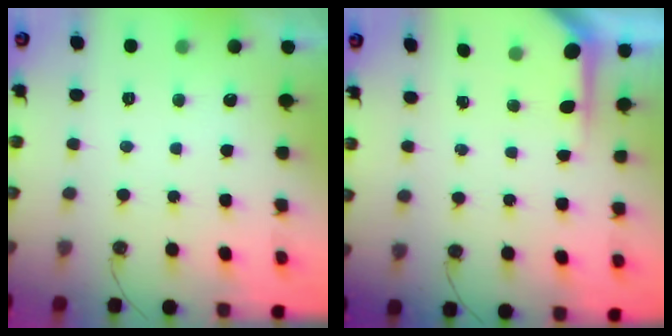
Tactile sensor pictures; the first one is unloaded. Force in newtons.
{"total": 3.5, "press": 3.5, "slide": 0.4}